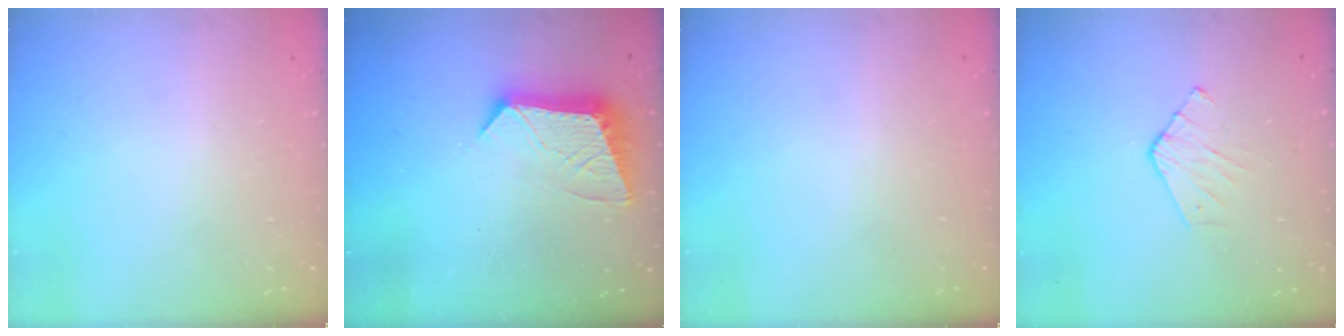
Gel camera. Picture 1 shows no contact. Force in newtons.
{"total": 11.2, "press": 11.2, "slide": 0.6}
{"total": 0.0}
{"total": 4.2, "press": 4.2, "slide": 0.3}